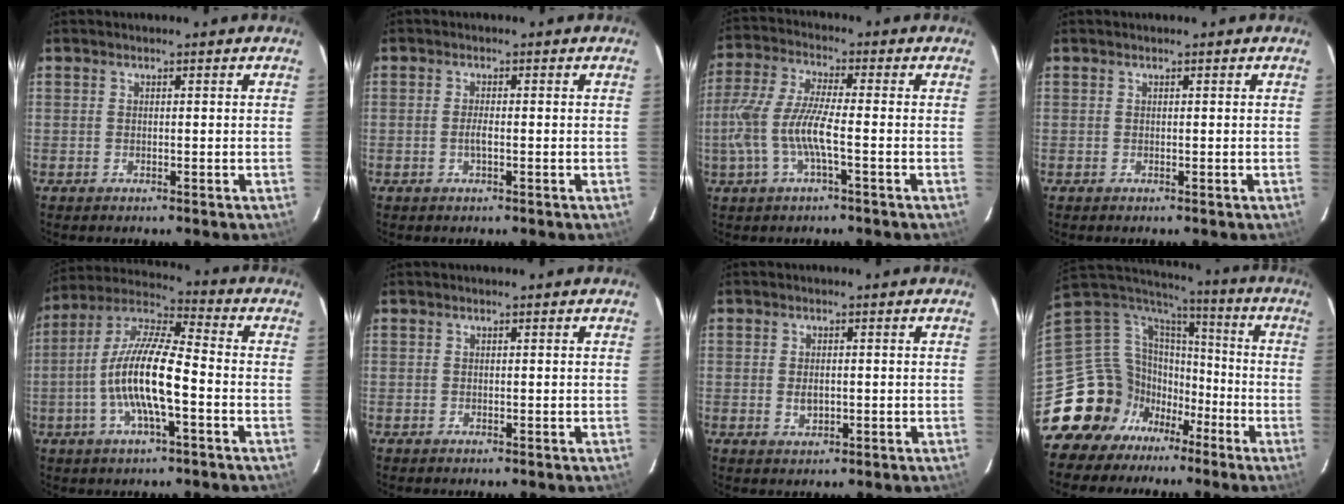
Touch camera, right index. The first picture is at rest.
{"total": 1.5, "force": [-0.5, 0.3, 1.4], "torque": [-0.028, -0.002, -0.010]}
{"total": 10.6, "force": [-2.7, 1.5, 10.2], "torque": [-0.219, -0.005, -0.049]}
{"total": 0.0}
{"total": 13.8, "force": [-3.5, 3.1, 13.0], "torque": [-0.255, 0.000, -0.071]}
{"total": 0.0}
{"total": 2.5, "force": [-0.3, 1.7, 1.8], "torque": [-0.032, -0.003, -0.003]}
{"total": 16.9, "force": [-10.1, 13.2, 3.4], "torque": [-0.094, 0.052, -0.177]}